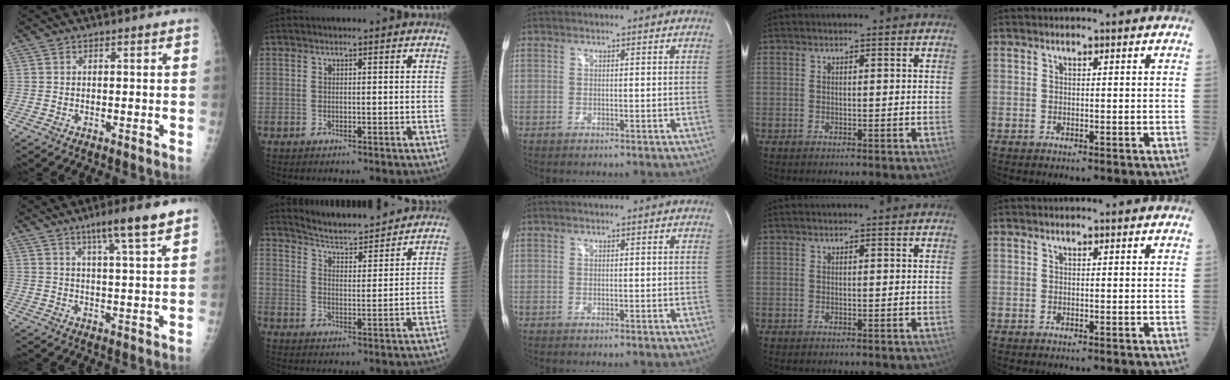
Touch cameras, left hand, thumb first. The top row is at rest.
{"thumb": {"total": 8.3, "force": [5.2, 0.2, 6.4], "torque": [-0.100, -0.021, 0.081]}, "index": {"total": 15.1, "force": [14.4, 1.5, 4.3], "torque": [-0.064, -0.004, 0.195]}}